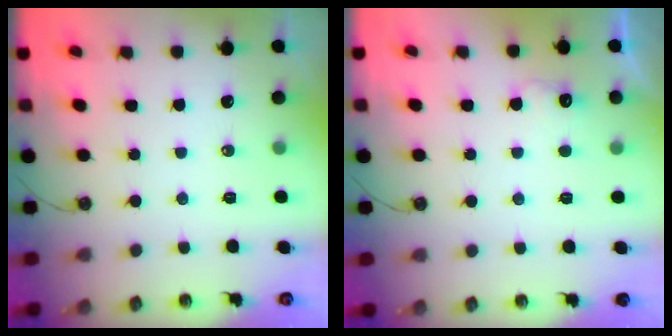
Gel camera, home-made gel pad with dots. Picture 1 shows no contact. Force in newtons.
{"total": 6.1, "press": 5.9, "slide": 1.3}